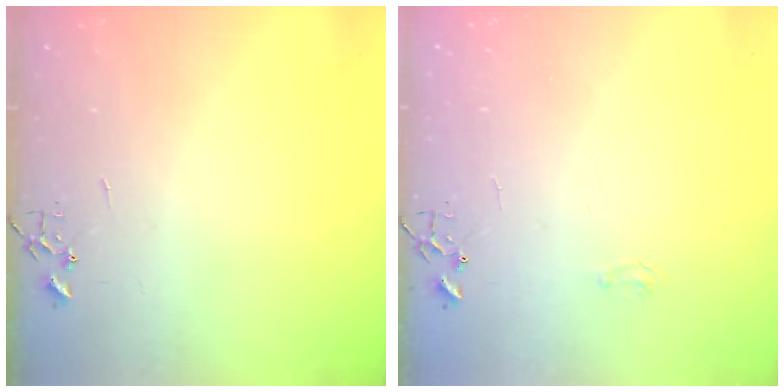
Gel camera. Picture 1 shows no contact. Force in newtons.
{"total": 4.1, "press": 4.0, "slide": 0.7}